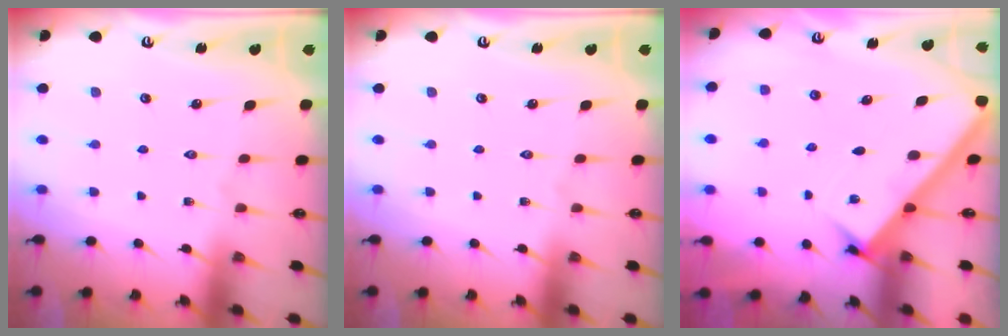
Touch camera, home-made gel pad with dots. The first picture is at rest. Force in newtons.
{"total": 0.0}
{"total": 2.3, "press": 2.3, "slide": 0.3}